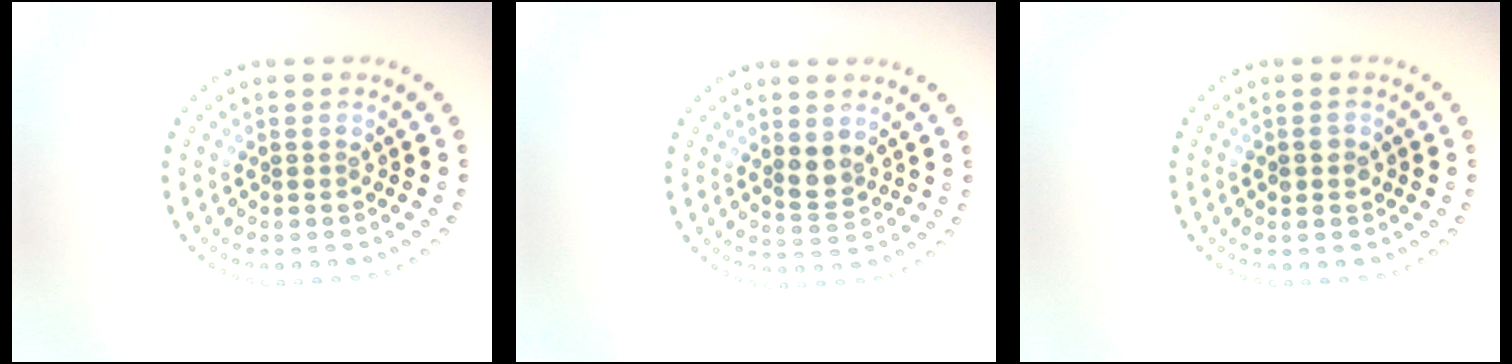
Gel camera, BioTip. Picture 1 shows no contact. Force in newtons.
{"total": 2.0, "press": 1.7, "slide": 1.0}
{"total": 1.5, "press": 1.5, "slide": 0.1}